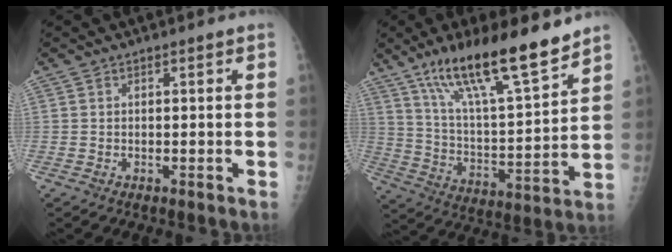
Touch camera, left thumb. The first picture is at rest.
{"total": 19.8, "force": [13.9, 3.9, 13.5], "torque": [-0.207, -0.069, 0.244]}